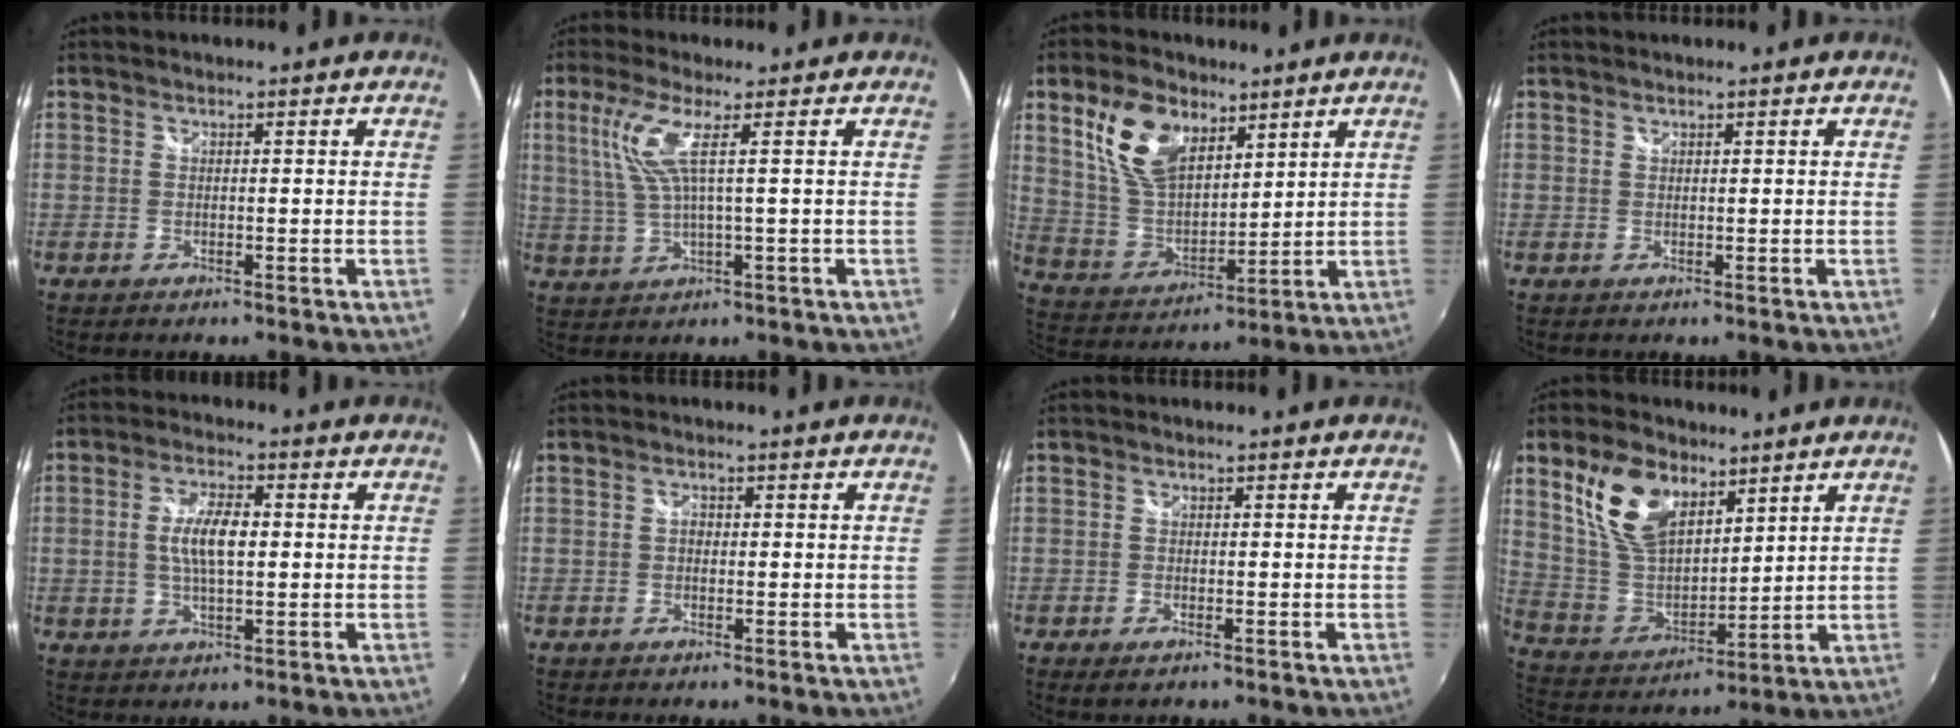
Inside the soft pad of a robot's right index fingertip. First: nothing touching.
{"total": 6.9, "force": [2.1, 0.1, 6.5], "torque": [-0.140, -0.001, 0.052]}
{"total": 14.0, "force": [7.4, 8.0, 8.8], "torque": [-0.179, 0.017, 0.154]}
{"total": 0.0}
{"total": 7.1, "force": [0.3, 2.8, 6.5], "torque": [-0.125, 0.006, 0.007]}
{"total": 1.0, "force": [-0.2, 0.9, 0.4], "torque": [-0.006, 0.002, -0.007]}
{"total": 1.6, "force": [-1.0, 0.7, 1.0], "torque": [-0.021, -0.005, -0.017]}
{"total": 15.0, "force": [8.4, 8.5, 9.2], "torque": [-0.188, 0.014, 0.173]}